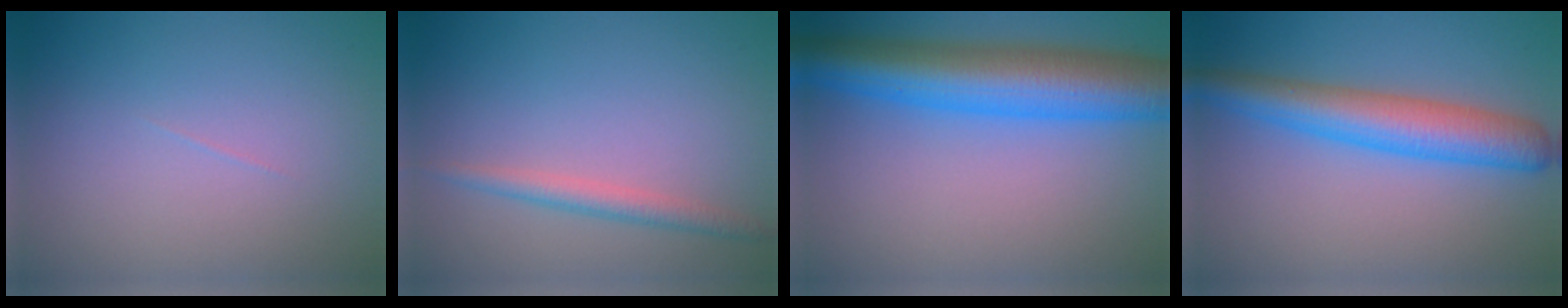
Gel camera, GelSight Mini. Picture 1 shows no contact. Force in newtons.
{"total": 2.0, "press": 2.0, "slide": 0.0}
{"total": 9.3, "press": 9.3, "slide": 0.2}
{"total": 5.8, "press": 5.8, "slide": 0.1}